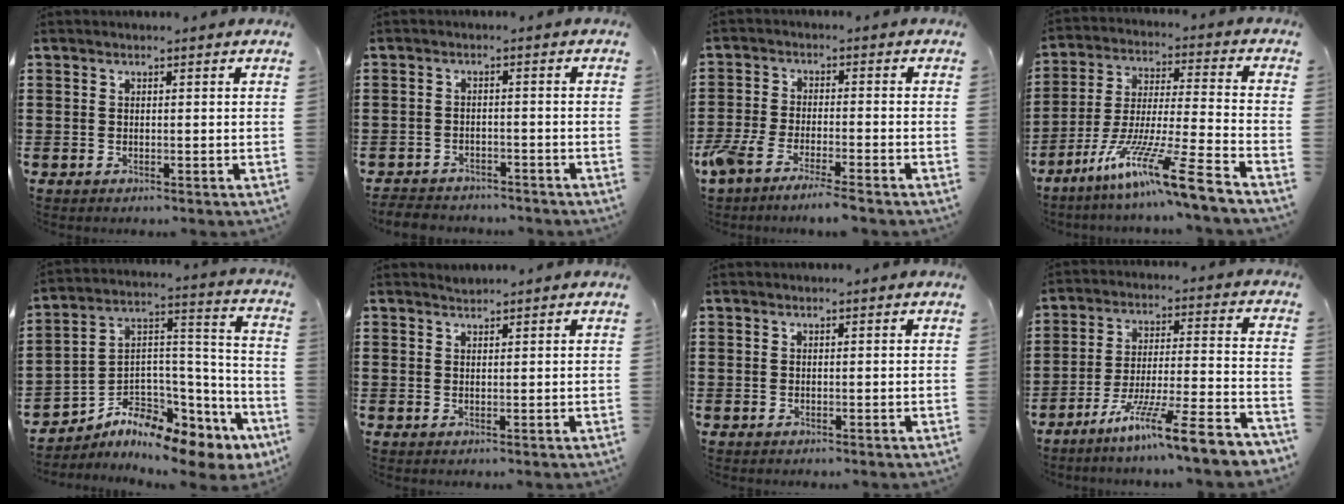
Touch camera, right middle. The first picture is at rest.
{"total": 2.7, "force": [-2.6, 0.4, -0.1], "torque": [-0.006, -0.004, -0.058]}
{"total": 5.1, "force": [-4.4, 0.1, 2.7], "torque": [-0.071, -0.016, -0.088]}
{"total": 12.8, "force": [-9.6, -0.5, 8.5], "torque": [-0.157, 0.002, -0.182]}
{"total": 7.4, "force": [-6.4, 2.8, 2.5], "torque": [-0.062, -0.006, -0.126]}
{"total": 0.9, "force": [0.9, 0.1, -0.1], "torque": [-0.001, 0.000, 0.018]}
{"total": 0.0}
{"total": 10.9, "force": [-8.7, -0.5, 6.5], "torque": [-0.116, -0.001, -0.170]}